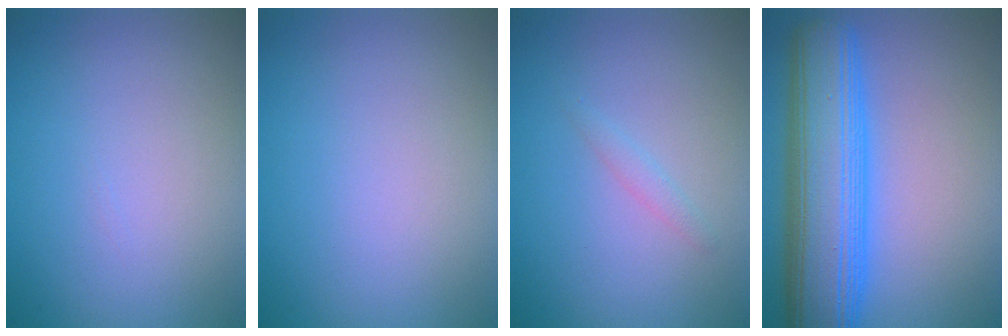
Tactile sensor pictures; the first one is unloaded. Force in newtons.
{"total": 0.0}
{"total": 0.8, "press": 0.8, "slide": 0.1}
{"total": 10.4, "press": 10.4, "slide": 0.3}